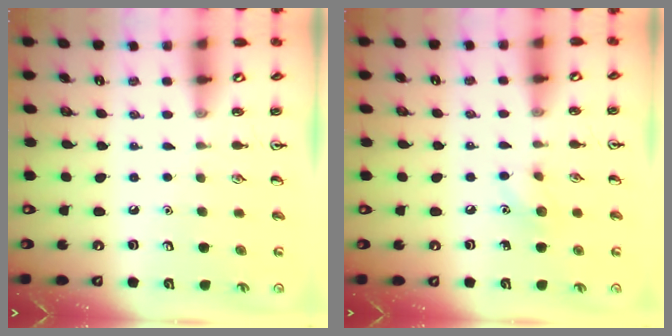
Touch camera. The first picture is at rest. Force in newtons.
{"total": 6.6, "press": 6.3, "slide": 1.8}